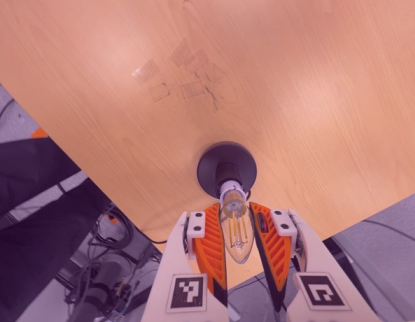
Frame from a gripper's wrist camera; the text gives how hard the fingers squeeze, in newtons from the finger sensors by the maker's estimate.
{"total": 12.9, "left": 11.9, "right": 13.8}